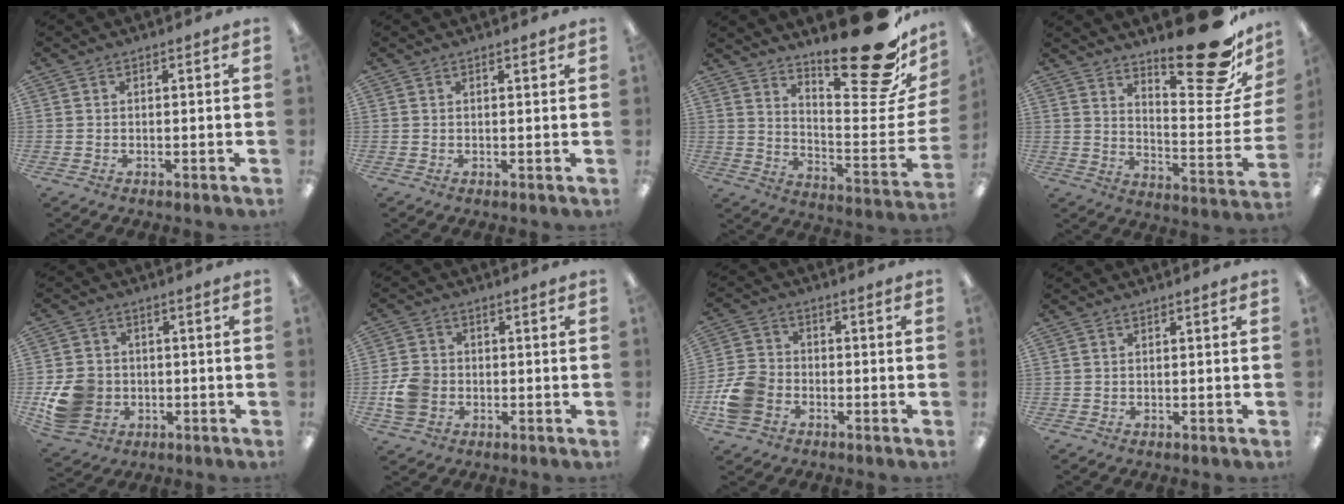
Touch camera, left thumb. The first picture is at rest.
{"total": 0.7, "force": [0.7, 0.0, 0.3], "torque": [-0.006, 0.000, 0.012]}
{"total": 24.7, "force": [18.2, 6.5, 15.4], "torque": [-0.185, -0.141, 0.292]}
{"total": 22.8, "force": [16.9, 6.7, 13.7], "torque": [-0.162, -0.133, 0.271]}
{"total": 10.2, "force": [-2.0, 8.8, 4.7], "torque": [-0.106, 0.017, -0.032]}
{"total": 6.8, "force": [-1.6, 5.7, 3.3], "torque": [-0.061, 0.012, -0.025]}
{"total": 9.1, "force": [-3.5, 6.8, 4.9], "torque": [-0.105, 0.027, -0.063]}
{"total": 0.0}